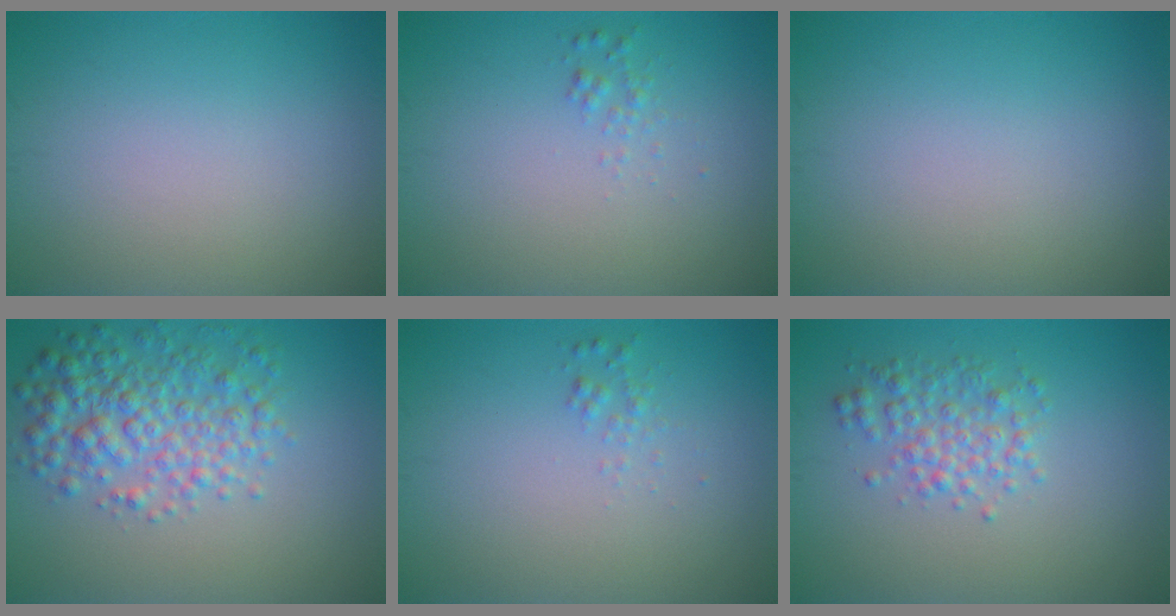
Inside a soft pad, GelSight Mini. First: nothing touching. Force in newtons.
{"total": 0.8, "press": 0.8, "slide": 0.0}
{"total": 0.0}
{"total": 5.2, "press": 5.2, "slide": 0.1}
{"total": 0.8, "press": 0.8, "slide": 0.0}
{"total": 2.9, "press": 2.9, "slide": 0.0}